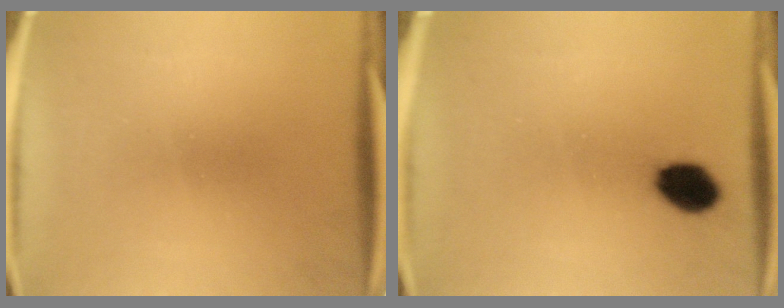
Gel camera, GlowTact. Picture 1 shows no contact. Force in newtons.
{"total": 6.8}